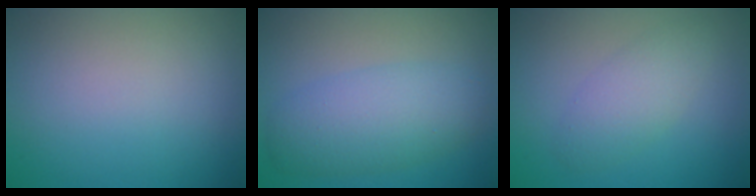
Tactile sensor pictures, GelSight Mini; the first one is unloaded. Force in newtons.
{"total": 5.2, "press": 5.2, "slide": 0.2}
{"total": 2.8, "press": 2.8, "slide": 0.2}